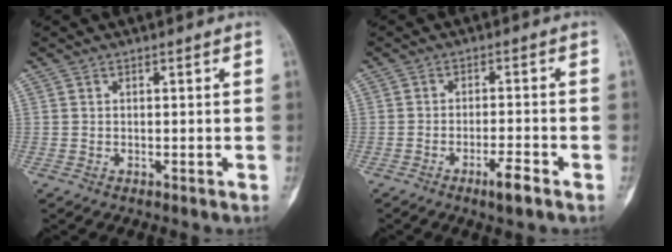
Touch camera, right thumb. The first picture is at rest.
{"total": 4.3, "force": [-2.6, 0.6, 3.4], "torque": [-0.063, 0.012, -0.046]}